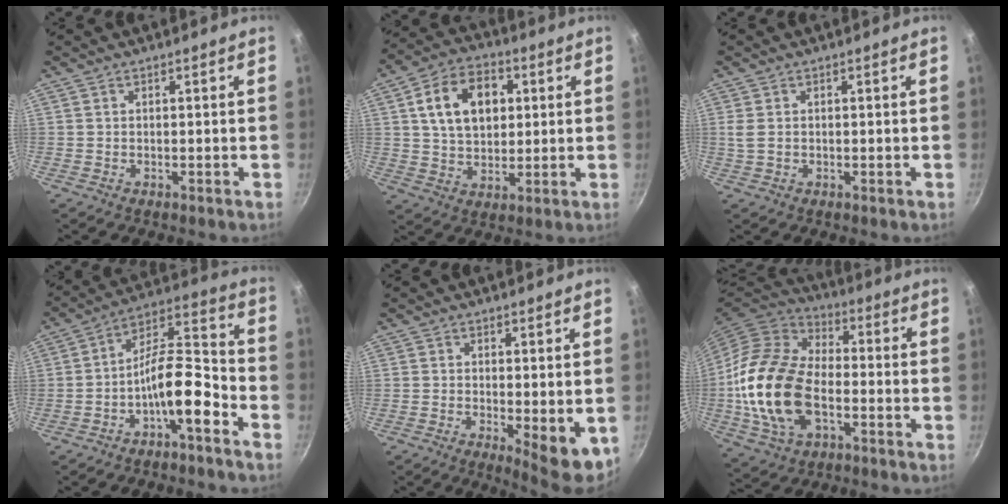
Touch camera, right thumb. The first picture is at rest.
{"total": 13.9, "force": [3.4, 9.6, 9.5], "torque": [-0.131, 0.006, 0.051]}
{"total": 2.2, "force": [0.2, 1.5, 1.6], "torque": [-0.030, 0.000, 0.006]}
{"total": 12.0, "force": [-5.7, 4.1, 9.8], "torque": [-0.150, 0.066, -0.100]}
{"total": 7.4, "force": [-0.8, 2.6, 6.9], "torque": [-0.083, -0.014, -0.003]}
{"total": 20.8, "force": [-3.7, 13.0, 15.8], "torque": [-0.295, 0.025, -0.075]}